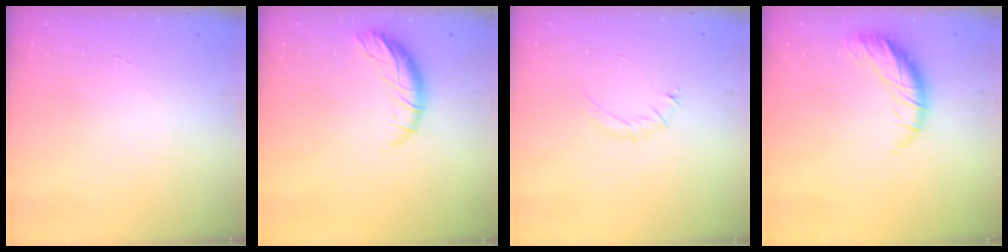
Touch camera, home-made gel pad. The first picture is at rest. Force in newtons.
{"total": 9.4, "press": 9.2, "slide": 2.0}
{"total": 3.2, "press": 3.1, "slide": 0.9}
{"total": 11.7, "press": 11.5, "slide": 2.0}